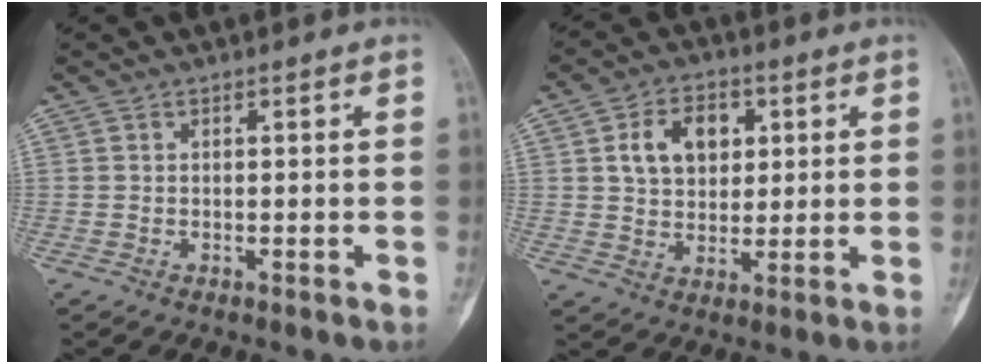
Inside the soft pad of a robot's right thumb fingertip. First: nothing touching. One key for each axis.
{"total": 9.6, "fx": 2.7, "fy": 6.8, "fz": 6.1, "tx": -0.071, "ty": -0.004, "tz": 0.047}